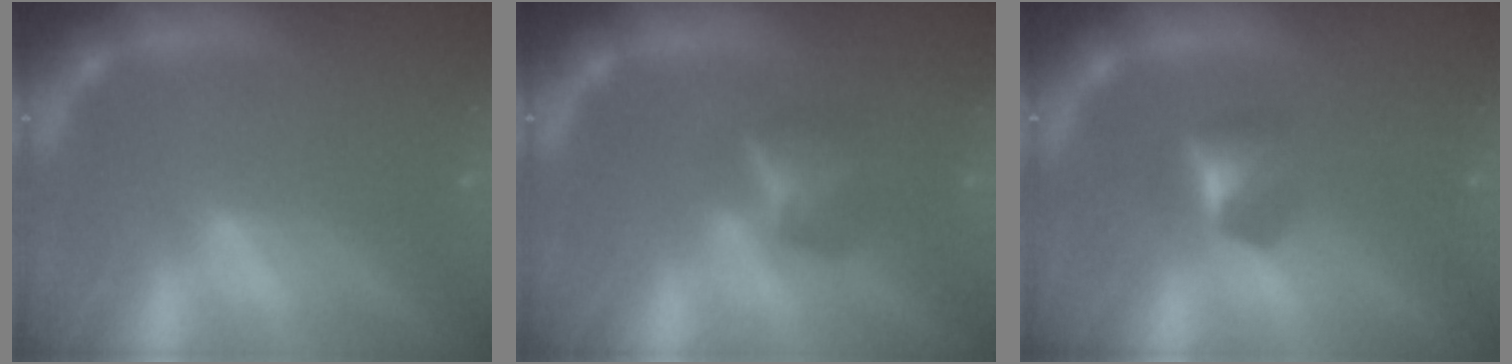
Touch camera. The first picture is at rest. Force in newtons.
{"total": 2.9}
{"total": 2.4}